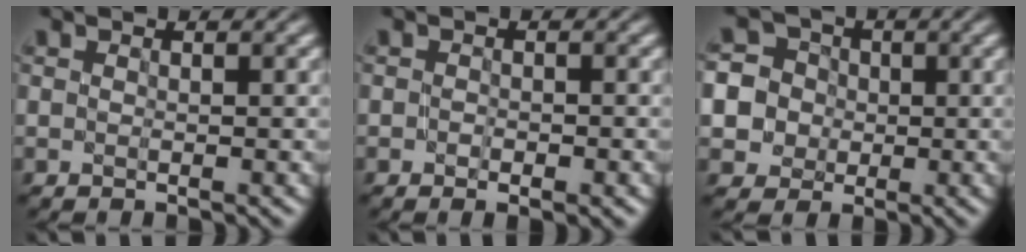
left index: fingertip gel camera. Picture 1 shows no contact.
{"total": 1.5, "force": [-0.6, 0.8, 1.1], "torque": [-0.015, -0.003, -0.008]}
{"total": 7.8, "force": [-0.4, 7.4, 2.4], "torque": [-0.052, 0.022, -0.023]}